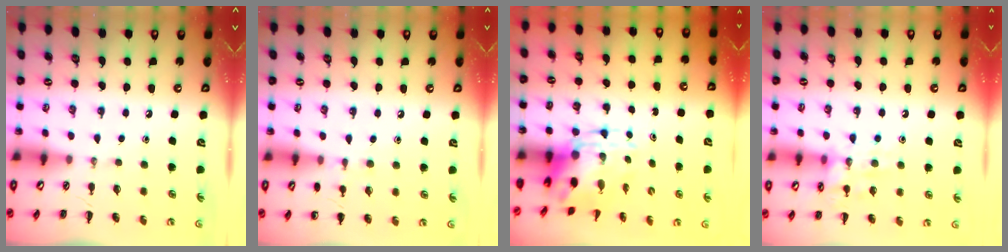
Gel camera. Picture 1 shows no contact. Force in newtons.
{"total": 5.6, "press": 5.3, "slide": 1.7}
{"total": 6.0, "press": 5.8, "slide": 1.3}
{"total": 12.6, "press": 12.6, "slide": 0.9}